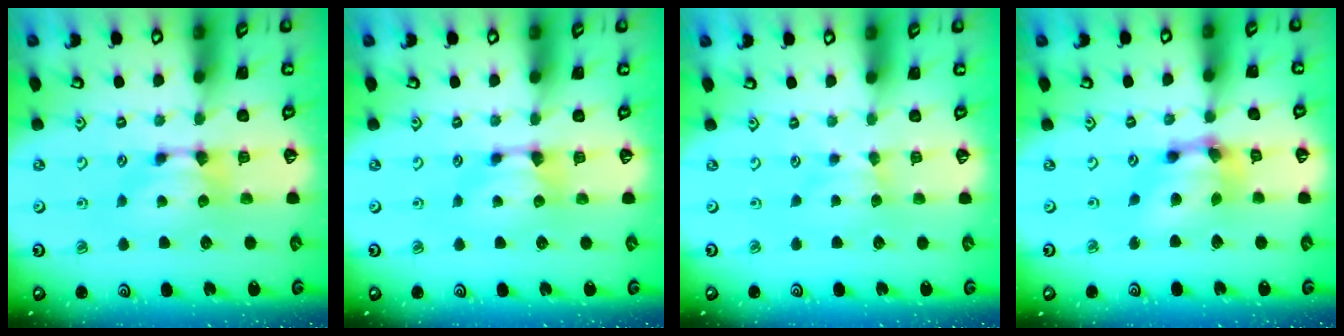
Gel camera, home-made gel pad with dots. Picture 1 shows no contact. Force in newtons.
{"total": 0.5, "press": 0.2, "slide": 0.5}
{"total": 1.8, "press": 1.8, "slide": 0.4}
{"total": 6.0, "press": 5.6, "slide": 2.2}